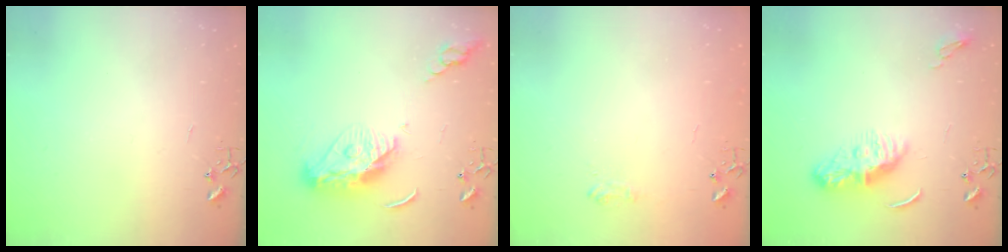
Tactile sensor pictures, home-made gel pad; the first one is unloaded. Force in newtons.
{"total": 13.4, "press": 13.4, "slide": 1.2}
{"total": 7.1, "press": 7.1, "slide": 0.8}
{"total": 8.5, "press": 8.5, "slide": 0.3}